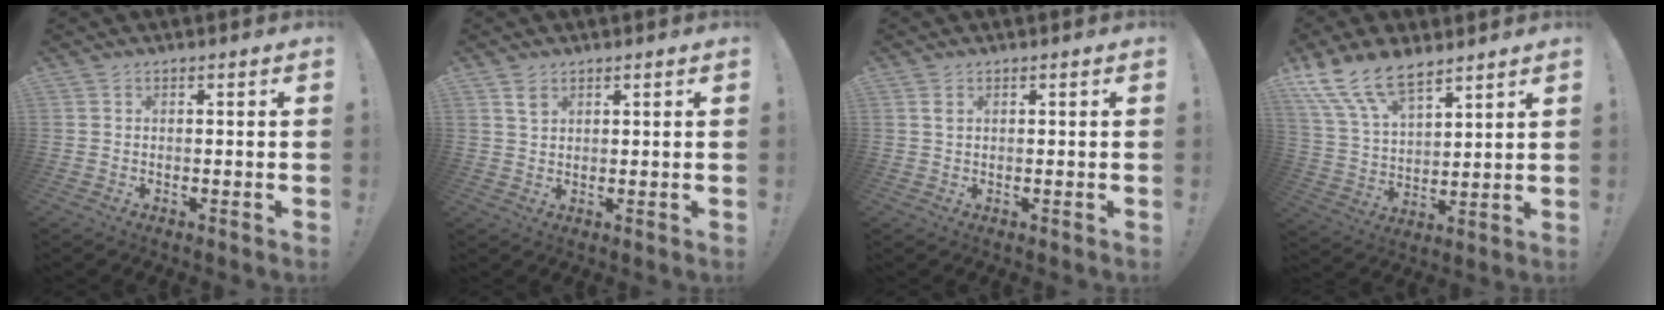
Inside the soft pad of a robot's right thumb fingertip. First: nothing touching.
{"total": 2.7, "force": [1.8, 1.6, 1.2], "torque": [-0.006, -0.012, 0.031]}
{"total": 0.6, "force": [0.3, 0.3, 0.5], "torque": [-0.006, 0.000, 0.005]}
{"total": 15.0, "force": [10.9, 6.9, 7.5], "torque": [-0.148, -0.061, 0.205]}